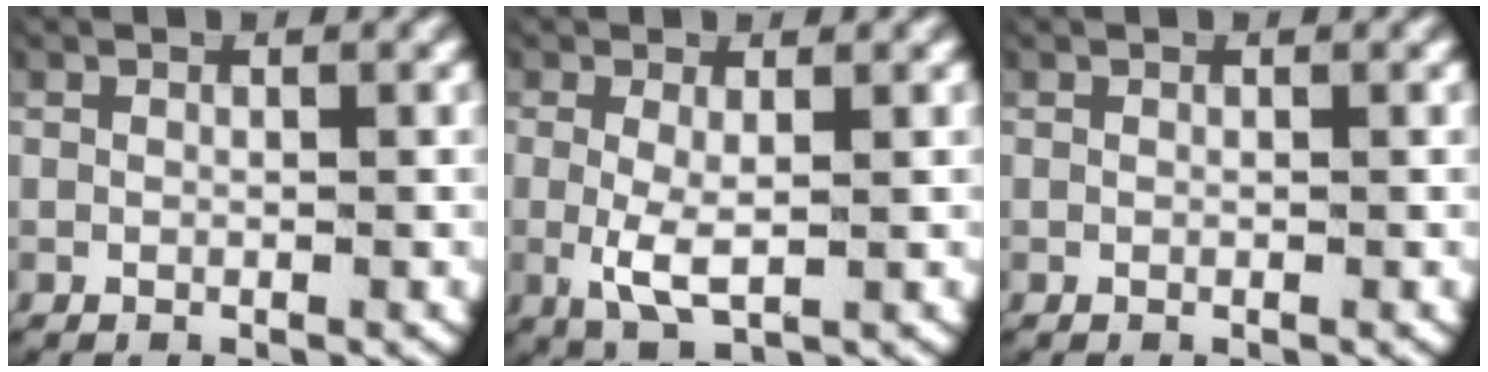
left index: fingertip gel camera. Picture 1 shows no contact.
{"total": 3.4, "force": [-0.4, 1.5, 3.0], "torque": [-0.075, -0.020, 0.004]}
{"total": 0.0}